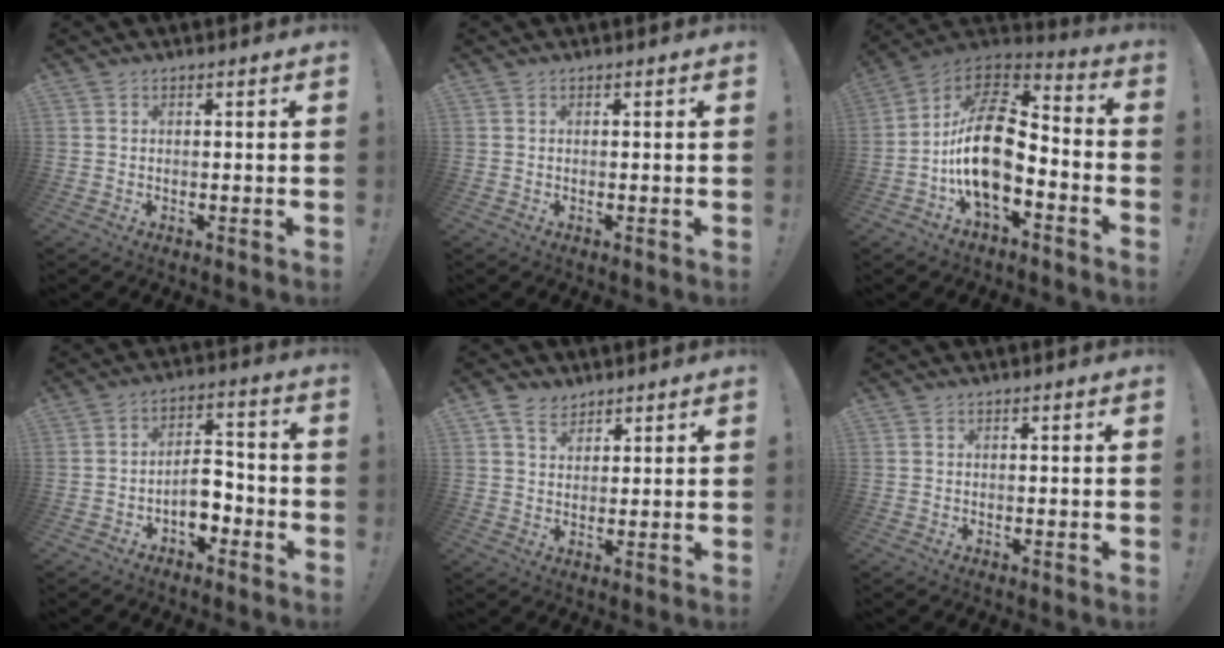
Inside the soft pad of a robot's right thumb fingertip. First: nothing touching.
{"total": 0.0}
{"total": 19.2, "force": [-3.2, 10.4, 15.8], "torque": [-0.297, 0.026, -0.047]}
{"total": 8.2, "force": [-3.3, 5.2, 5.4], "torque": [-0.092, 0.018, -0.057]}
{"total": 5.9, "force": [3.8, 3.9, 2.0], "torque": [-0.038, -0.014, 0.074]}
{"total": 0.0}